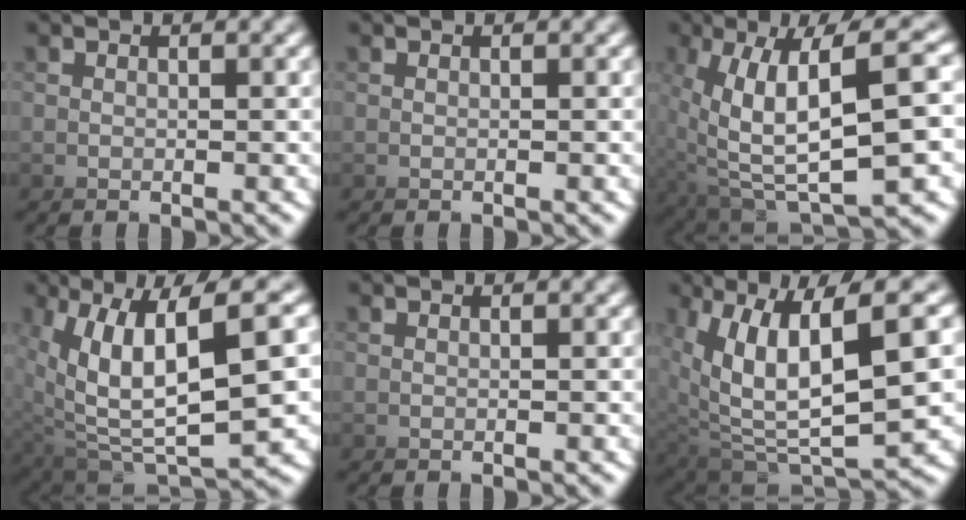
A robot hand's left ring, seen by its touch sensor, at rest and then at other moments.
{"total": 0.0}
{"total": 6.7, "force": [-1.6, 1.5, 6.4], "torque": [-0.135, -0.011, -0.012]}
{"total": 7.2, "force": [1.0, 2.8, 6.5], "torque": [-0.158, 0.004, 0.017]}
{"total": 0.0}
{"total": 6.5, "force": [1.7, 2.4, 5.8], "torque": [-0.148, 0.008, 0.025]}